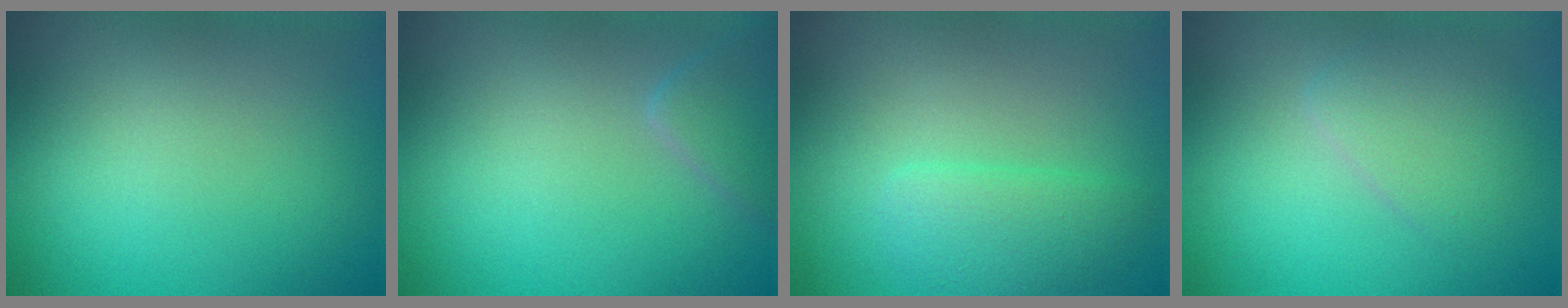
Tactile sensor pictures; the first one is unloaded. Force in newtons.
{"total": 2.1, "press": 2.1, "slide": 0.1}
{"total": 2.3, "press": 2.3, "slide": 0.1}
{"total": 2.6, "press": 2.6, "slide": 0.0}